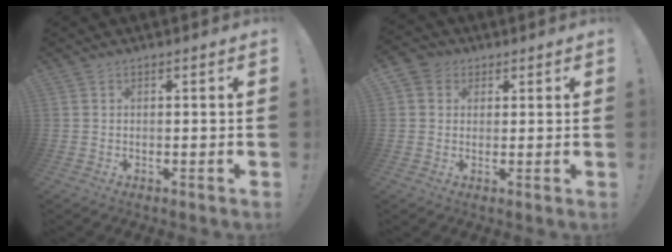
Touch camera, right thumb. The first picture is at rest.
{"total": 4.5, "force": [1.5, 4.1, 1.2], "torque": [-0.017, -0.001, 0.028]}